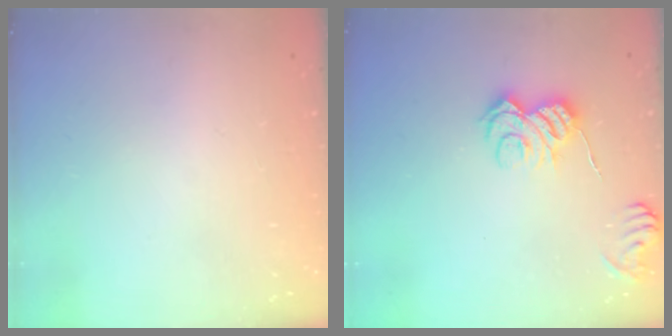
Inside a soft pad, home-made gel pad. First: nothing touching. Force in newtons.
{"total": 8.2, "press": 8.2, "slide": 0.5}